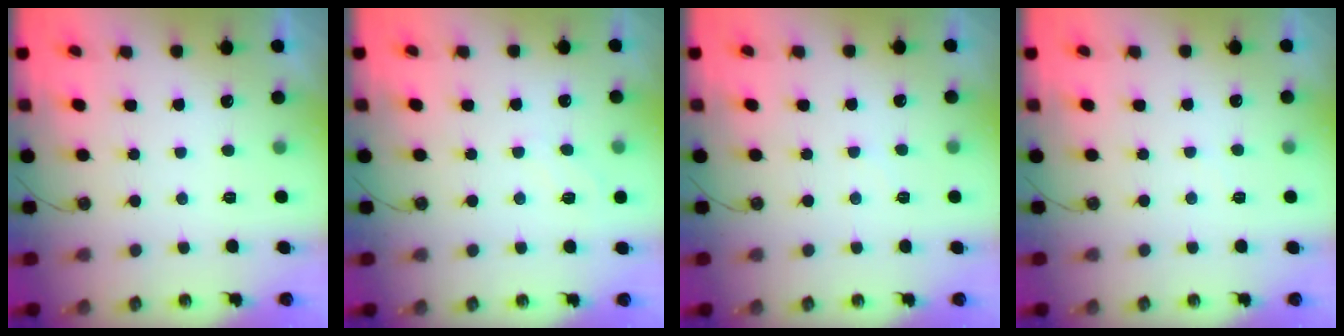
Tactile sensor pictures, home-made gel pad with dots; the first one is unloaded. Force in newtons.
{"total": 3.7, "press": 3.7, "slide": 0.5}
{"total": 4.6, "press": 4.6, "slide": 0.5}
{"total": 2.6, "press": 2.6, "slide": 0.3}